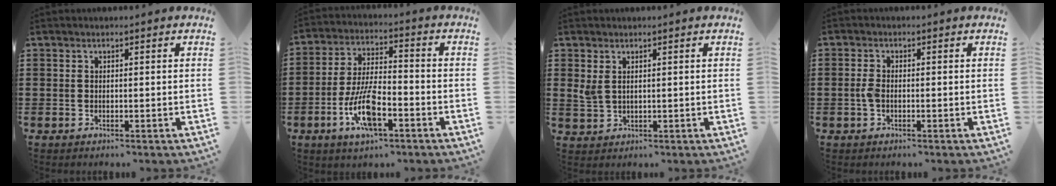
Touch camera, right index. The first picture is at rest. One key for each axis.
{"total": 10.0, "fx": -4.1, "fy": 3.6, "fz": 8.4, "tx": -0.178, "ty": -0.001, "tz": -0.077}
{"total": 2.2, "fx": 1.1, "fy": 1.1, "fz": 1.5, "tx": -0.040, "ty": 0.001, "tz": 0.019}
{"total": 1.8, "fx": -0.4, "fy": 1.0, "fz": 1.5, "tx": -0.037, "ty": -0.001, "tz": -0.011}